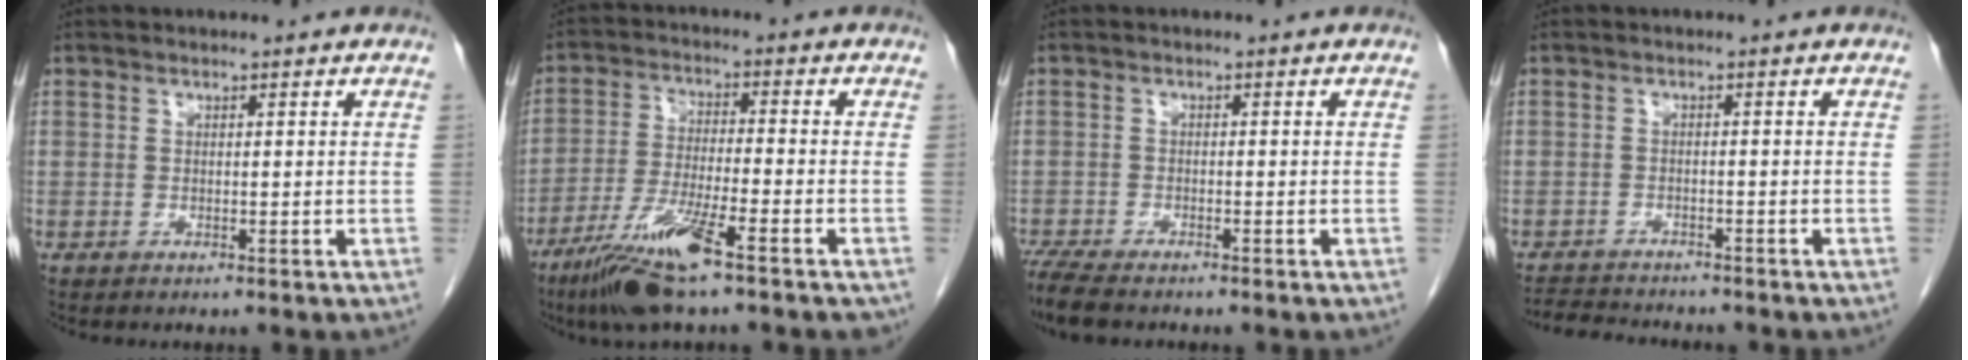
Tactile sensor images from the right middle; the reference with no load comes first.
{"total": 11.6, "force": [-7.4, 0.8, 9.0], "torque": [-0.172, -0.026, -0.133]}
{"total": 5.8, "force": [-4.8, 1.2, 2.9], "torque": [-0.059, -0.017, -0.085]}
{"total": 6.5, "force": [-6.2, 1.1, 1.8], "torque": [-0.029, -0.008, -0.093]}